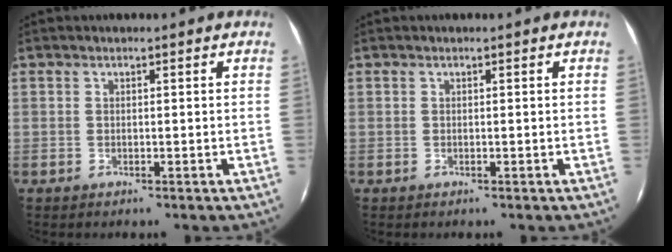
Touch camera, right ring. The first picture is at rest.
{"total": 0.0}